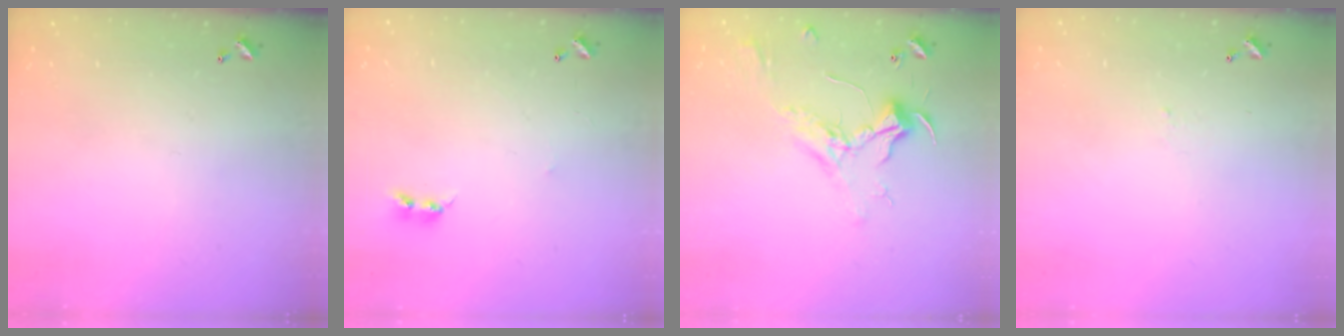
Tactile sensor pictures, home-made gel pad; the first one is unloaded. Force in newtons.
{"total": 2.2, "press": 2.2, "slide": 0.4}
{"total": 2.4, "press": 2.3, "slide": 0.8}
{"total": 2.1, "press": 2.1, "slide": 0.2}